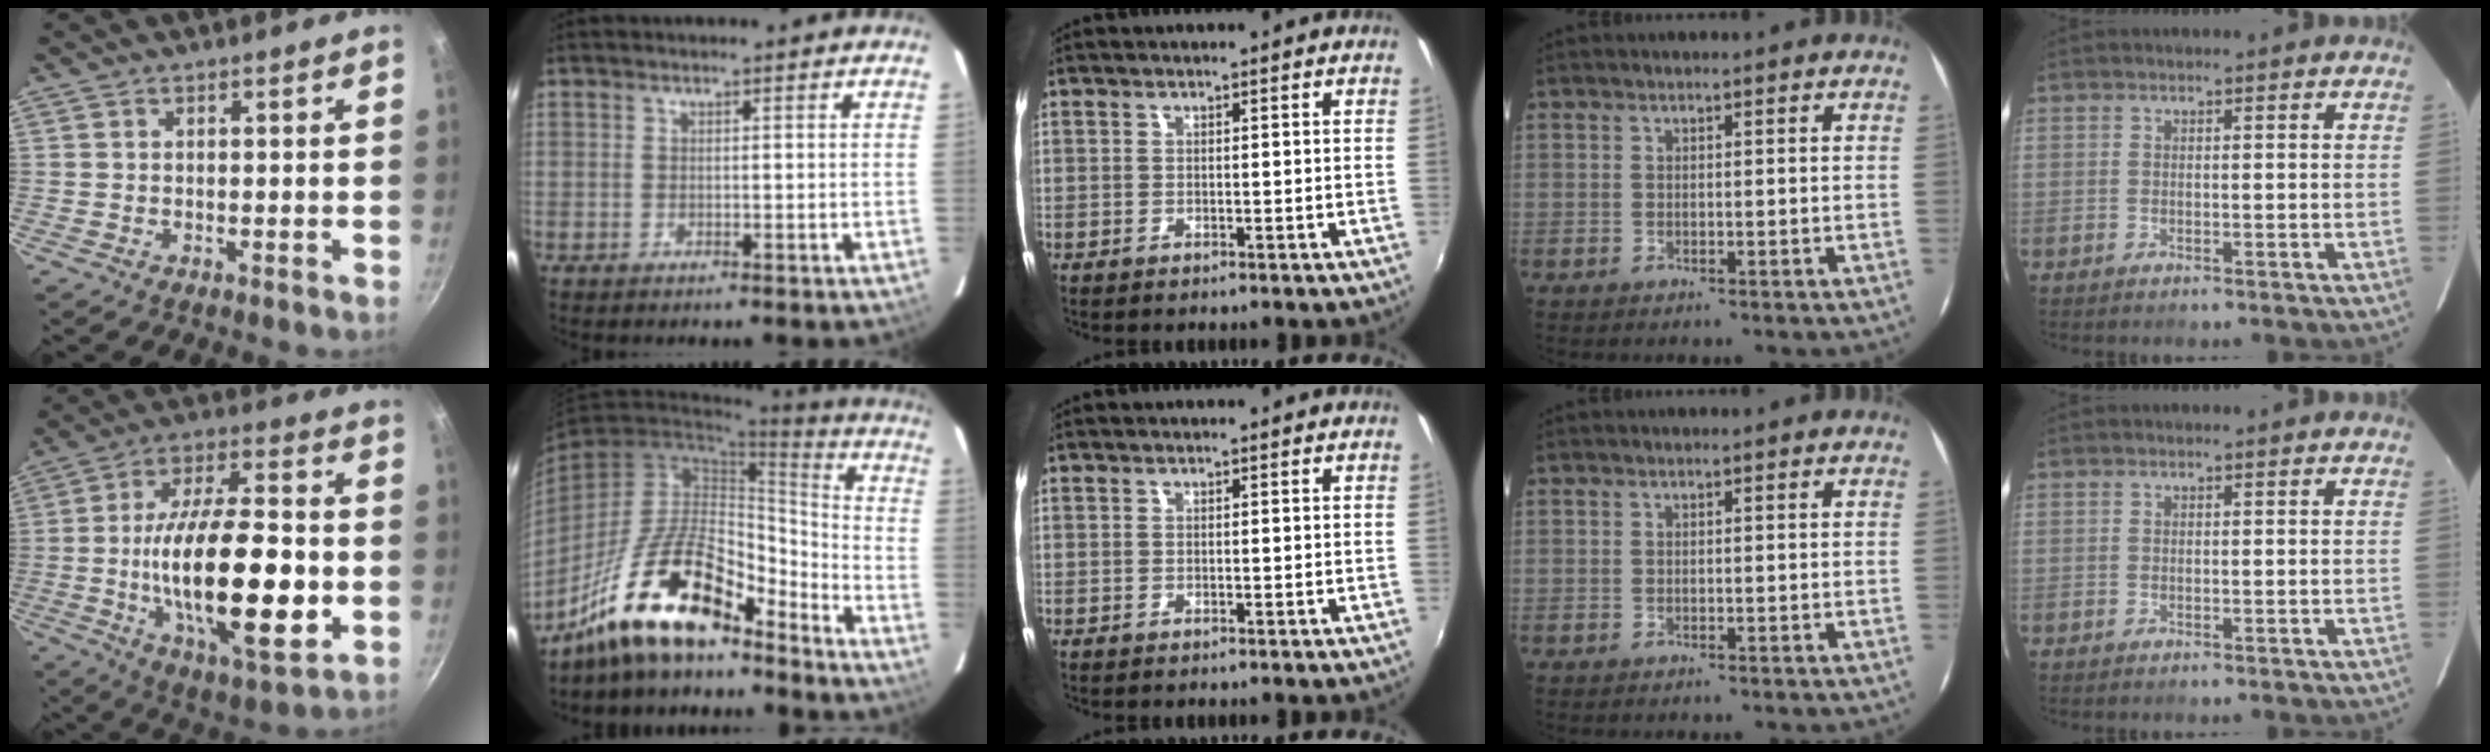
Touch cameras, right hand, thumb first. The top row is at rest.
{"thumb": {"total": 26.0, "force": [-3.8, 10.0, 23.6], "torque": [-0.391, 0.009, -0.060]}, "index": {"total": 17.6, "force": [-13.8, 5.5, 9.4], "torque": [-0.178, 0.016, -0.242]}}